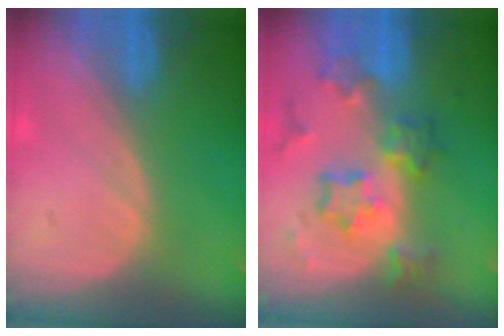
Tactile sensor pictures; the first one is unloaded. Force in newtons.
{"total": 8.6, "press": 7.6, "slide": 4.0}